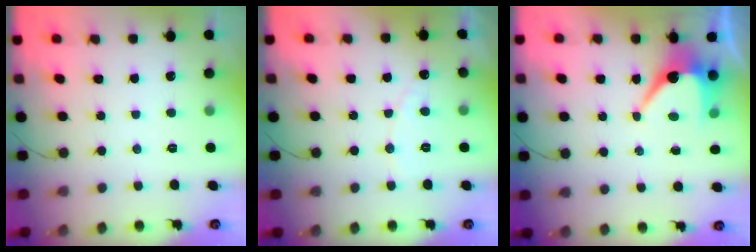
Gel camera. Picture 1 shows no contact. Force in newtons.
{"total": 3.8, "press": 3.8, "slide": 0.1}
{"total": 6.9, "press": 6.9, "slide": 0.2}